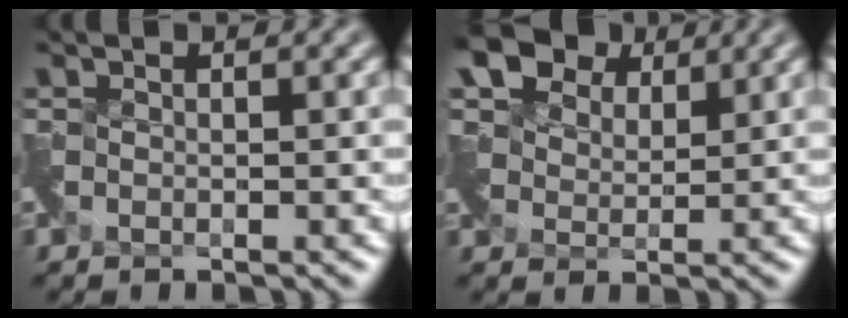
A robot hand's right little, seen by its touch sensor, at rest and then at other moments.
{"total": 9.0, "force": [6.3, 5.1, 4.0], "torque": [-0.094, 0.020, 0.096]}